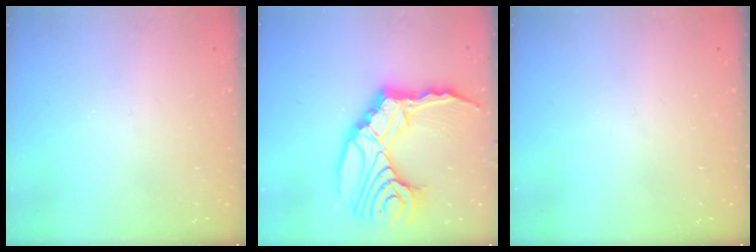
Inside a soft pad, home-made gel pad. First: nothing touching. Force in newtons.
{"total": 23.5, "press": 23.3, "slide": 3.0}
{"total": 0.0}